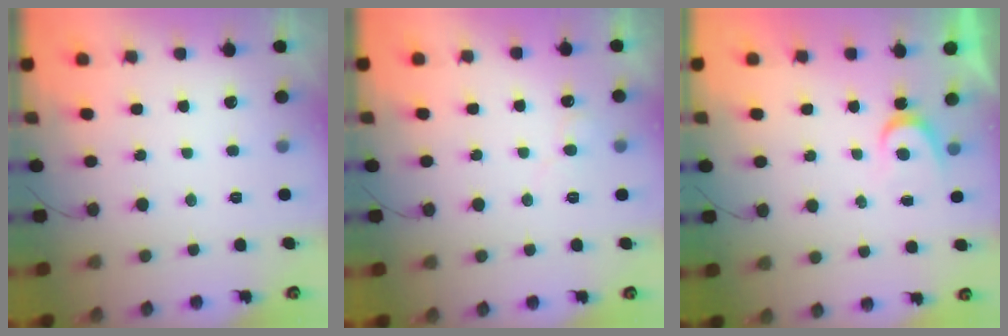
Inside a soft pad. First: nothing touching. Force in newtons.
{"total": 4.5, "press": 4.5, "slide": 0.5}
{"total": 3.6, "press": 3.5, "slide": 0.3}